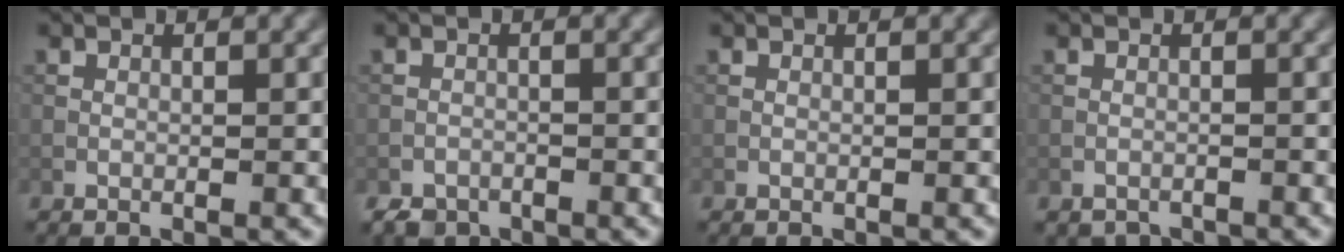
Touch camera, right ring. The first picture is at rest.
{"total": 2.0, "force": [-1.7, 1.1, 0.3], "torque": [-0.006, 0.000, -0.032]}
{"total": 0.0}
{"total": 1.8, "force": [-1.7, 0.4, 0.1], "torque": [0.000, -0.006, -0.027]}